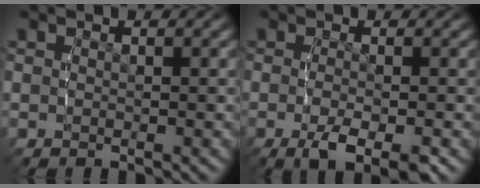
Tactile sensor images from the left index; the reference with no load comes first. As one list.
[{"total": 4.7, "force": [-2.4, 1.6, 3.8], "torque": [-0.073, -0.023, -0.029]}]